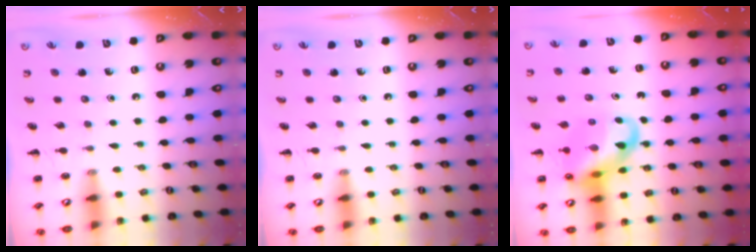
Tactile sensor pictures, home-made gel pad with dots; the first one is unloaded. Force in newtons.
{"total": 0.0}
{"total": 14.6, "press": 14.4, "slide": 2.8}